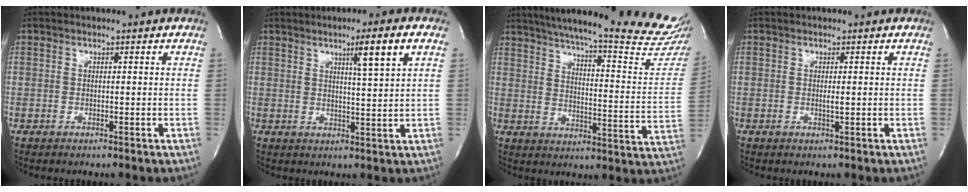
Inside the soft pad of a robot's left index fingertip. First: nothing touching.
{"total": 6.0, "force": [2.9, -0.7, 5.2], "torque": [-0.080, -0.006, 0.047]}
{"total": 30.0, "force": [26.5, 1.1, 14.1], "torque": [-0.205, -0.095, 0.328]}
{"total": 0.7, "force": [0.0, 0.1, 0.7], "torque": [-0.018, -0.002, 0.001]}